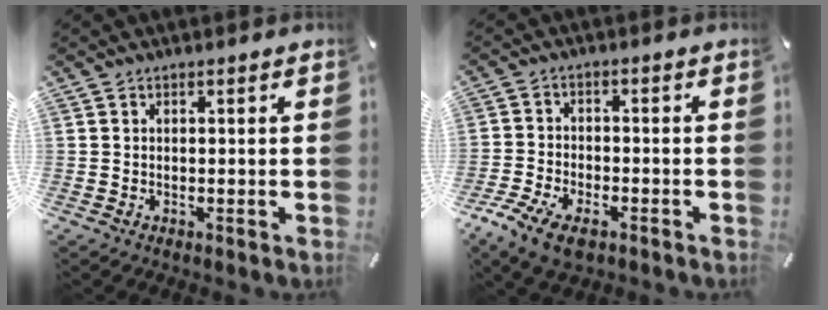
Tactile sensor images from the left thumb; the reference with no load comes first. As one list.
[{"total": 6.9, "force": [-4.4, 3.6, 3.9], "torque": [-0.101, 0.008, -0.086]}]